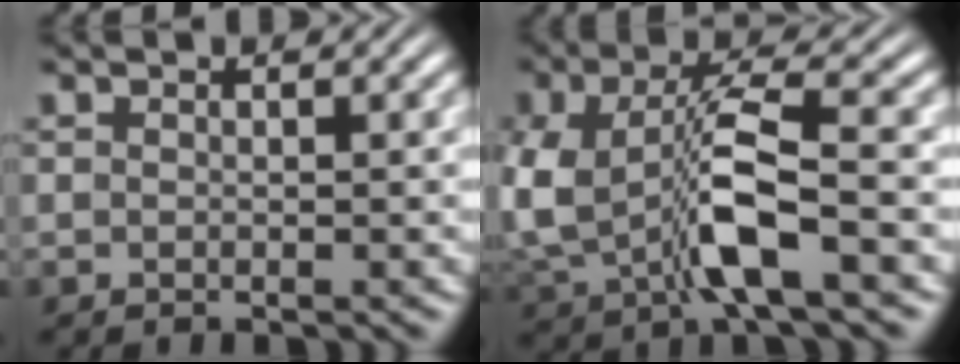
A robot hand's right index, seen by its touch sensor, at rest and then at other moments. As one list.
[{"total": 7.3, "force": [-0.4, 4.1, 5.9], "torque": [-0.128, -0.011, -0.001]}]